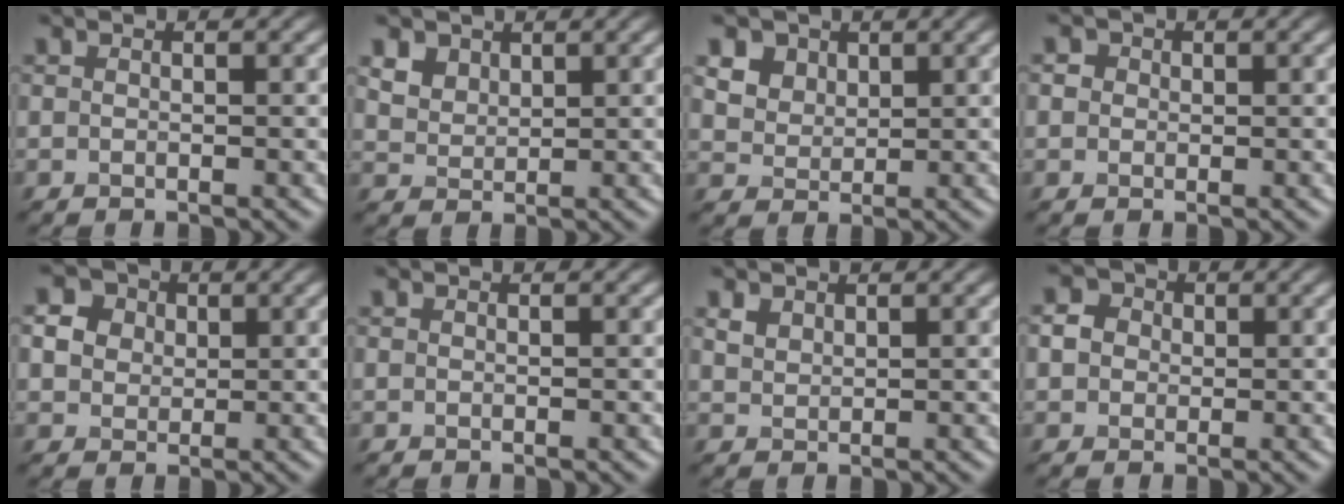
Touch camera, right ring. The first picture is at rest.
{"total": 2.1, "force": [1.8, 1.0, -0.1], "torque": [-0.039, -0.002, 0.068]}
{"total": 4.5, "force": [3.1, 3.0, 1.2], "torque": [-0.078, 0.010, 0.085]}
{"total": 0.6, "force": [0.1, 0.4, -0.4], "torque": [-0.004, 0.006, 0.005]}
{"total": 2.0, "force": [0.8, 1.8, 0.2], "torque": [-0.036, 0.000, 0.041]}
{"total": 0.0}
{"total": 1.1, "force": [0.6, -0.3, -0.9], "torque": [-0.006, 0.003, 0.042]}
{"total": 1.2, "force": [-0.1, 1.1, -0.2], "torque": [-0.011, 0.003, 0.017]}